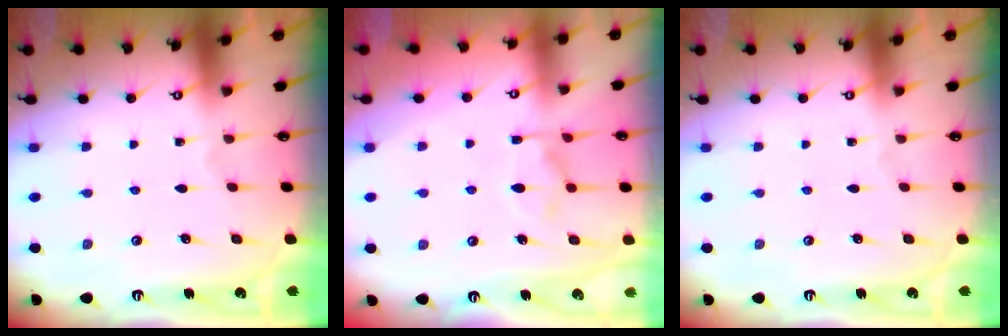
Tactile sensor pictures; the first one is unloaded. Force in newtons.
{"total": 4.3, "press": 4.1, "slide": 1.4}
{"total": 0.0}